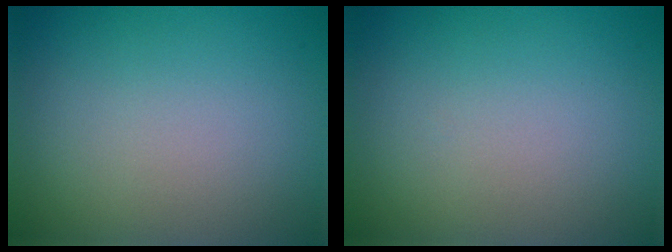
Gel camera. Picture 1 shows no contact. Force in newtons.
{"total": 0.0}